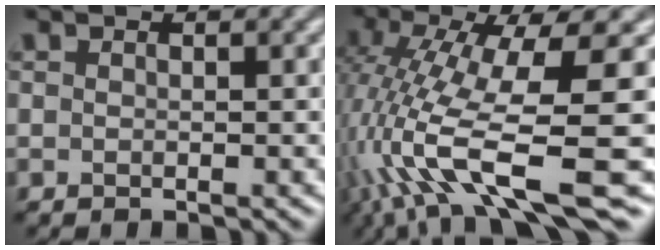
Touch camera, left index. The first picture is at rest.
{"total": 13.3, "force": [-3.9, 3.1, 12.3], "torque": [-0.239, -0.001, -0.057]}